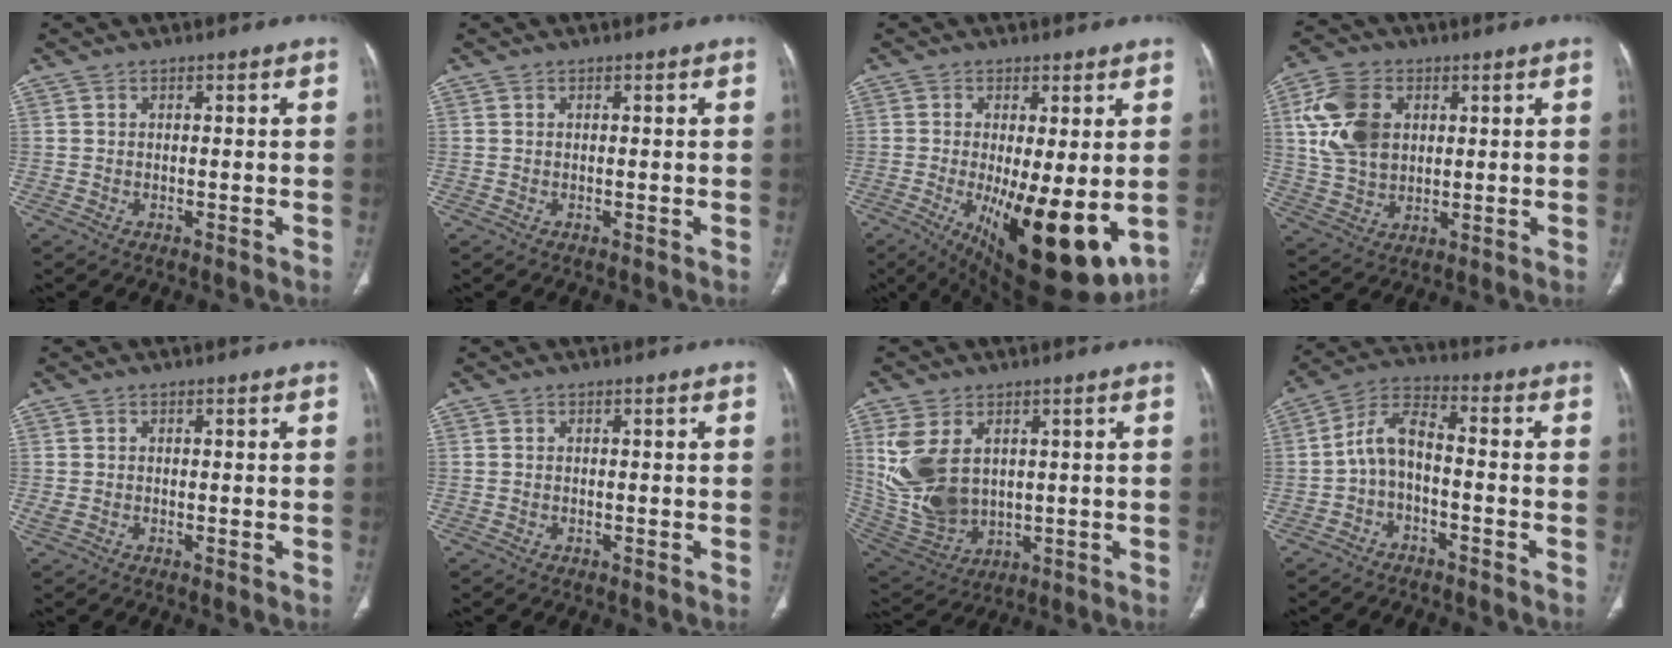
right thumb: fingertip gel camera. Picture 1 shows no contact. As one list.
[{"total": 0.0}, {"total": 18.2, "force": [-3.7, 6.3, 16.6], "torque": [-0.229, -0.034, -0.033]}, {"total": 12.9, "force": [3.2, 9.2, 8.4], "torque": [-0.151, -0.001, 0.063]}, {"total": 1.1, "force": [0.0, 0.5, 1.0], "torque": [-0.031, -0.004, 0.001]}, {"total": 0.0}, {"total": 14.4, "force": [2.9, 9.6, 10.3], "torque": [-0.208, -0.011, 0.083]}, {"total": 7.3, "force": [-2.3, 3.6, 5.9], "torque": [-0.111, 0.042, -0.055]}]